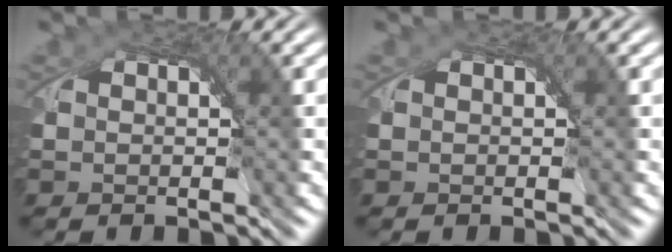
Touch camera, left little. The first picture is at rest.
{"total": 0.0}